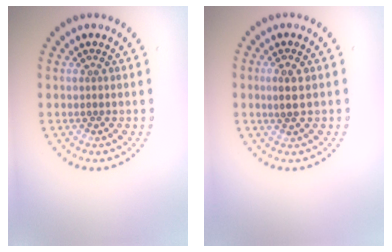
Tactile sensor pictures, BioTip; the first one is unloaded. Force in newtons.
{"total": 1.7, "press": 1.6, "slide": 0.4}